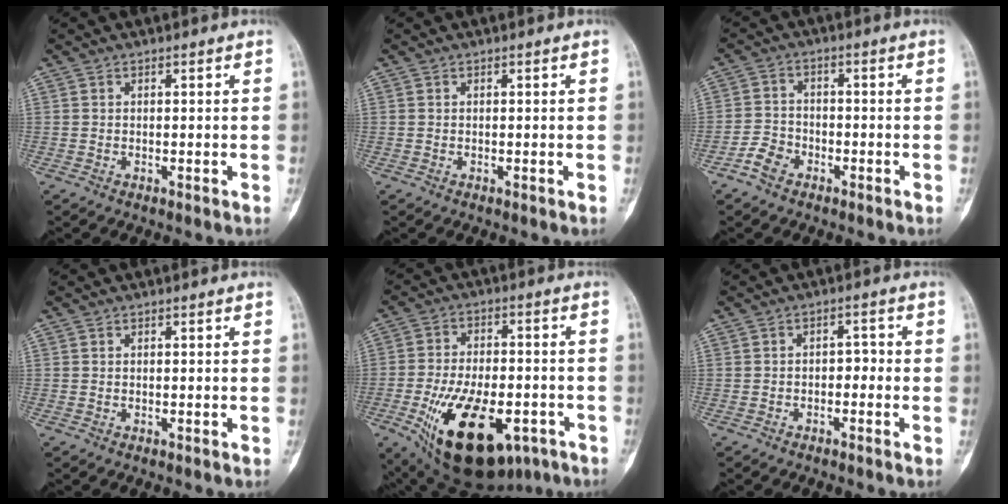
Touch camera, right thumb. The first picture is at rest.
{"total": 0.0}
{"total": 4.4, "force": [-2.8, 3.0, 1.7], "torque": [-0.027, 0.018, -0.057]}
{"total": 0.0}
{"total": 22.1, "force": [-9.4, 11.2, 16.5], "torque": [-0.277, 0.012, -0.130]}
{"total": 2.6, "force": [-1.0, 1.7, 1.7], "torque": [-0.015, 0.021, -0.020]}